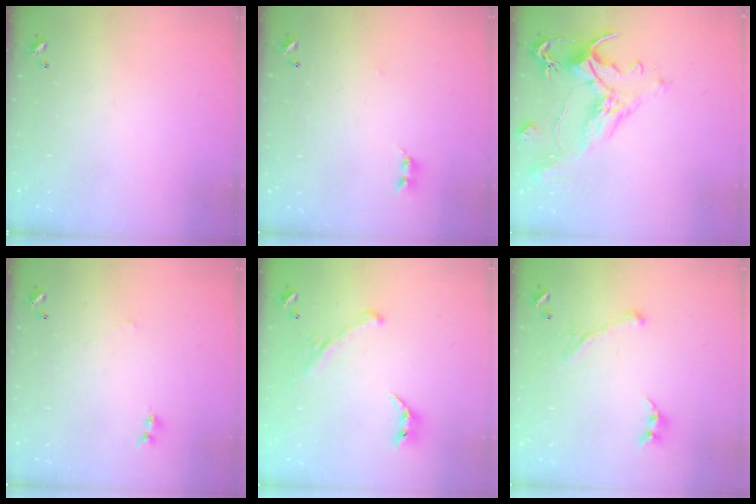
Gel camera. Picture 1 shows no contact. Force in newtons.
{"total": 1.6, "press": 1.6, "slide": 0.4}
{"total": 1.5, "press": 0.2, "slide": 1.5}
{"total": 0.7, "press": 0.1, "slide": 0.7}
{"total": 1.6, "press": 1.1, "slide": 1.2}
{"total": 2.8, "press": 2.6, "slide": 0.9}